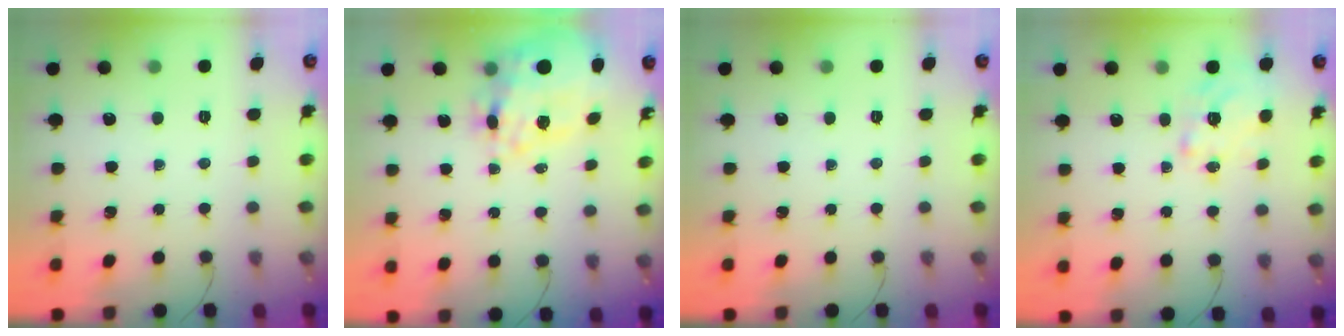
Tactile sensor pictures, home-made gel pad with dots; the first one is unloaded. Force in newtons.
{"total": 19.3, "press": 18.9, "slide": 4.3}
{"total": 0.0}
{"total": 2.3, "press": 2.3, "slide": 0.4}